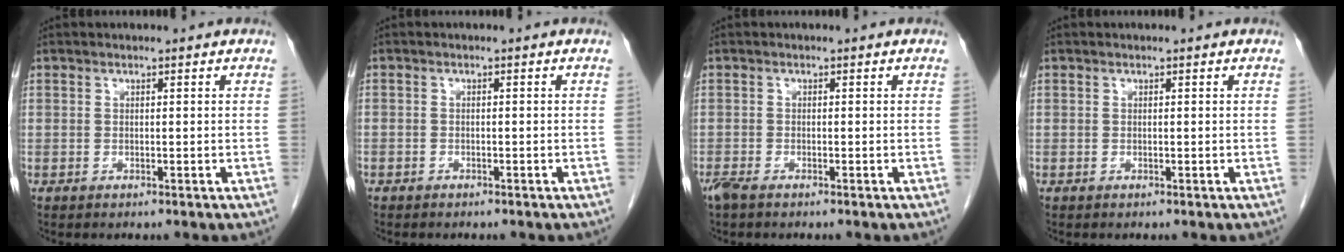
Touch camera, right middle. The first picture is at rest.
{"total": 0.8, "force": [-0.6, 0.6, 0.1], "torque": [-0.007, 0.003, -0.011]}
{"total": 2.0, "force": [-1.6, 0.5, 1.1], "torque": [-0.027, -0.005, -0.031]}
{"total": 0.0}